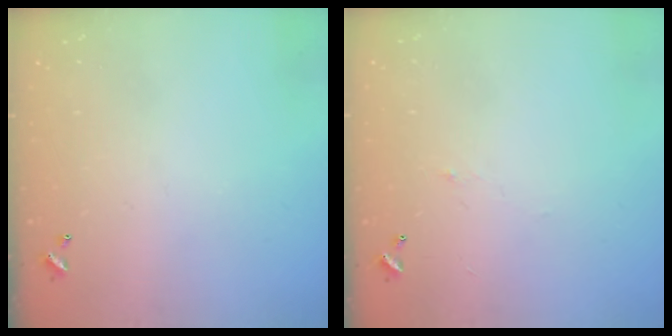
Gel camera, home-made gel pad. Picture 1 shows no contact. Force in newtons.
{"total": 0.8, "press": 0.6, "slide": 0.6}